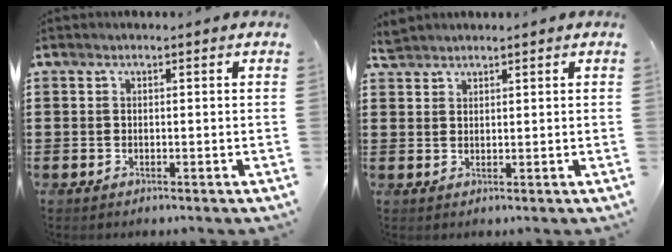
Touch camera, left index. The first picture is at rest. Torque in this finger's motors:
{"motor_torque": [-0.66, 0.93, 0.02, -0.01]}